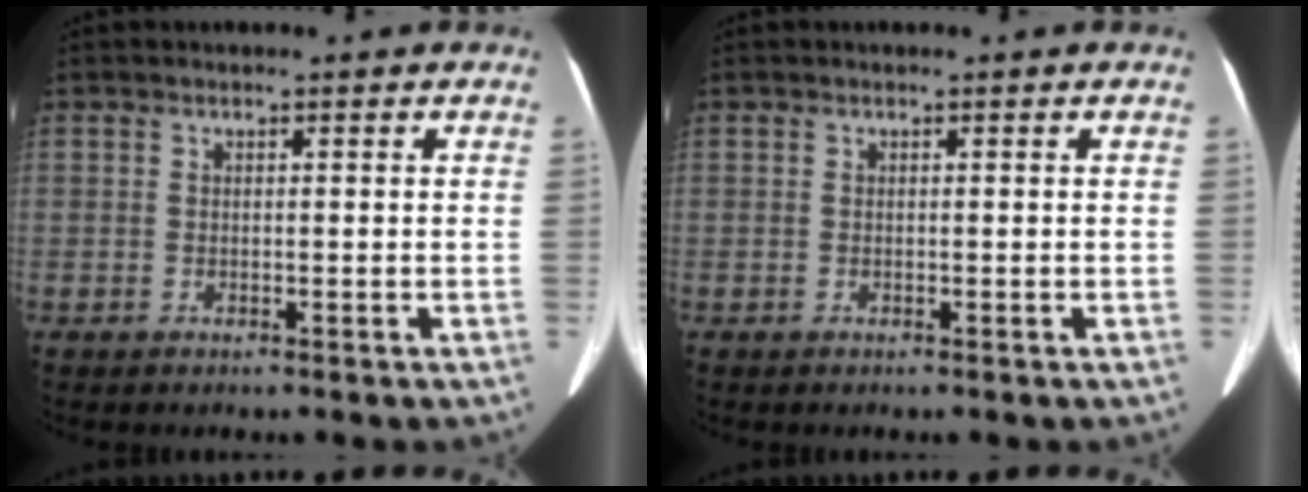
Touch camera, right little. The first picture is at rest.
{"total": 0.0}